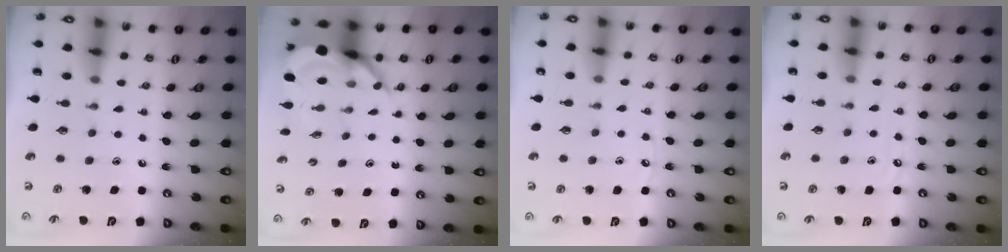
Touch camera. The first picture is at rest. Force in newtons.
{"total": 7.7, "press": 7.6, "slide": 1.0}
{"total": 3.8, "press": 3.8, "slide": 0.5}
{"total": 4.7, "press": 4.7, "slide": 0.6}